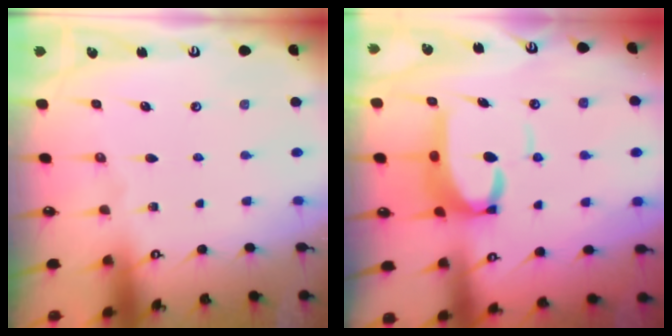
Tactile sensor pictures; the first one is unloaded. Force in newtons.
{"total": 7.9, "press": 7.9, "slide": 1.0}